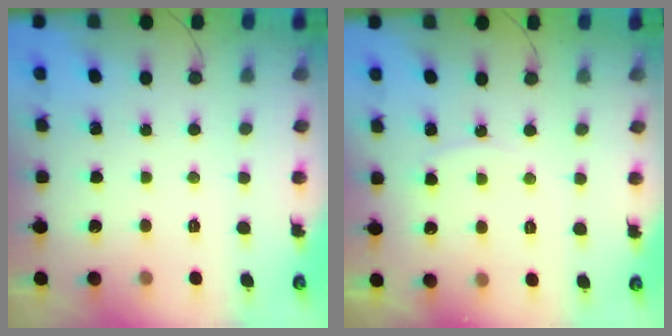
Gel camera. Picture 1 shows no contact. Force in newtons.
{"total": 3.8, "press": 3.7, "slide": 0.6}